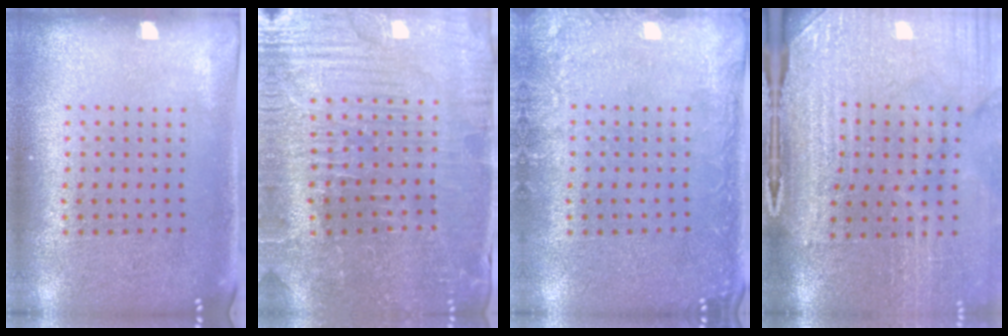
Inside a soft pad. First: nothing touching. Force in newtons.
{"total": 3.7, "press": 3.7, "slide": 0.4}
{"total": 2.2, "press": 2.1, "slide": 0.2}
{"total": 4.0, "press": 3.4, "slide": 2.0}